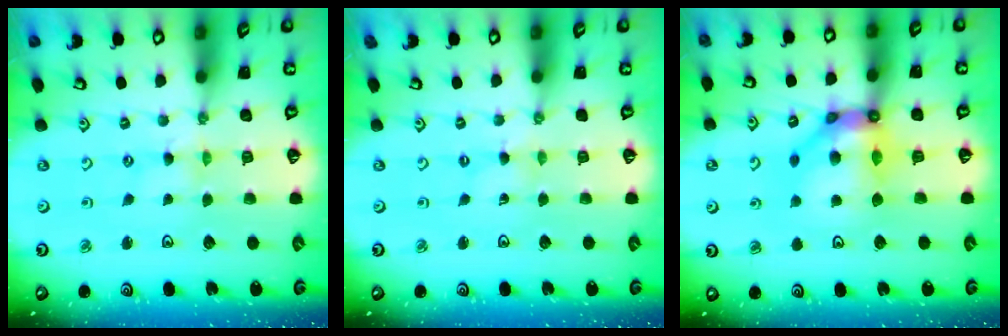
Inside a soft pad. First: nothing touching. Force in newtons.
{"total": 0.0}
{"total": 12.8, "press": 12.6, "slide": 2.2}